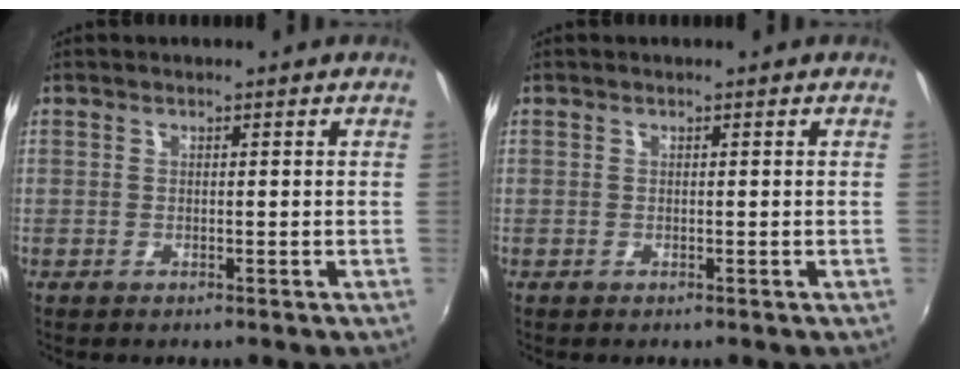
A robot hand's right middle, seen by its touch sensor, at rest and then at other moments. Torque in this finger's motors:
{"motor_torque": [0.00, 0.00, 0.00, 0.00]}